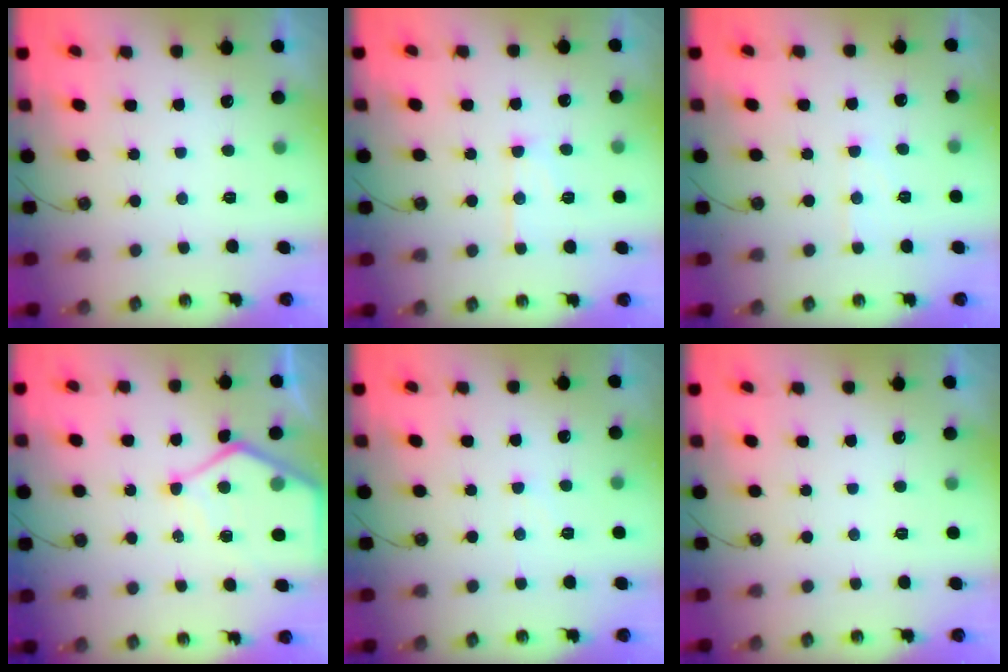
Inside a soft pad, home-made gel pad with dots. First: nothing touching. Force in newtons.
{"total": 8.9, "press": 8.9, "slide": 0.7}
{"total": 6.6, "press": 6.6, "slide": 0.6}
{"total": 11.0, "press": 11.0, "slide": 1.0}
{"total": 3.9, "press": 3.8, "slide": 0.5}
{"total": 0.0}